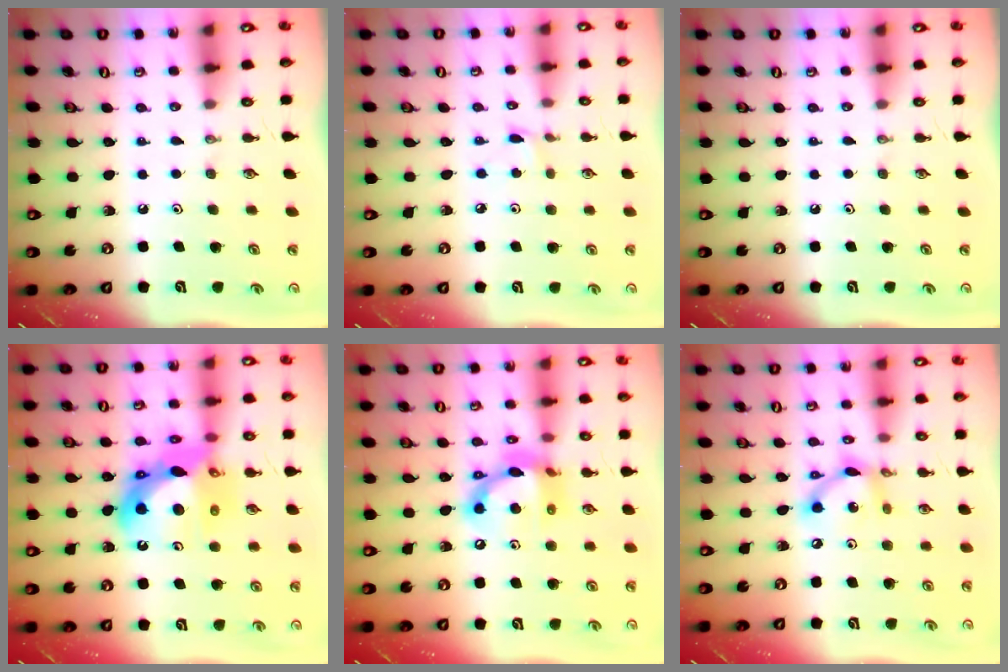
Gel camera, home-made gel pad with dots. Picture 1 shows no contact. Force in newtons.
{"total": 3.0, "press": 2.9, "slide": 0.4}
{"total": 0.0}
{"total": 17.0, "press": 16.9, "slide": 1.8}
{"total": 13.7, "press": 13.7, "slide": 1.0}
{"total": 9.8, "press": 9.8, "slide": 0.7}